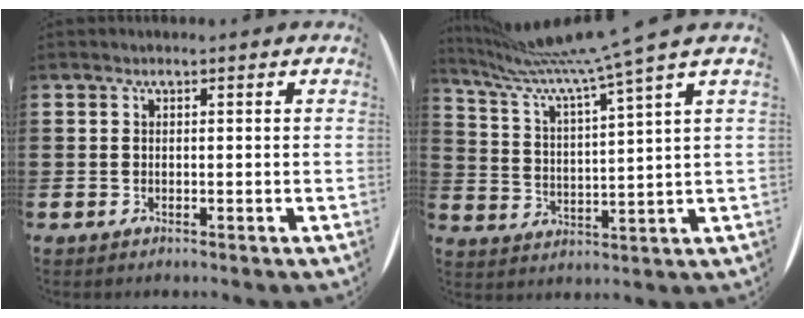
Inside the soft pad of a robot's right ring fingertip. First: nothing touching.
{"total": 8.1, "force": [6.9, -1.5, 4.0], "torque": [-0.103, -0.033, 0.117]}